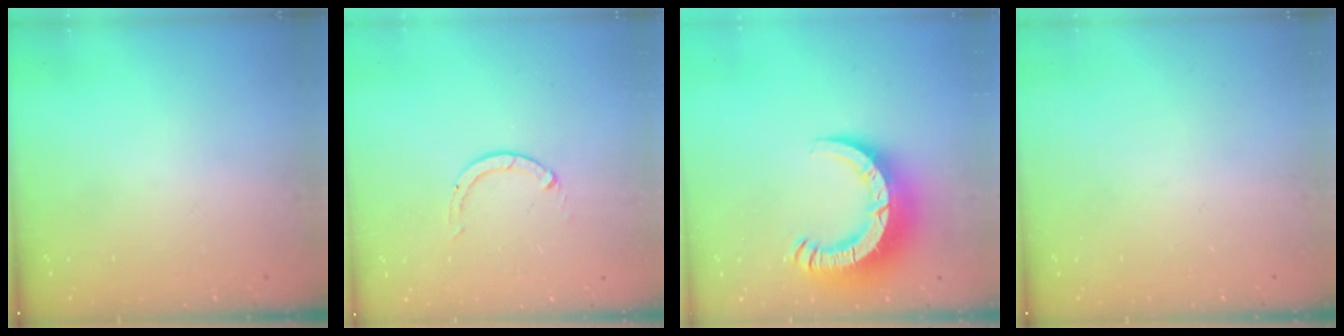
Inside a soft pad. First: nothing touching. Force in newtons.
{"total": 0.0}
{"total": 13.1, "press": 13.0, "slide": 1.4}
{"total": 0.0}